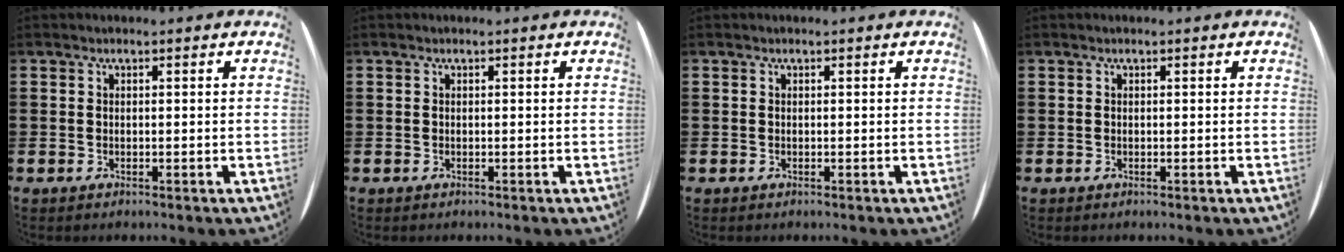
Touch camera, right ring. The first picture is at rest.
{"total": 0.0}
{"total": 0.0}
{"total": 0.0}